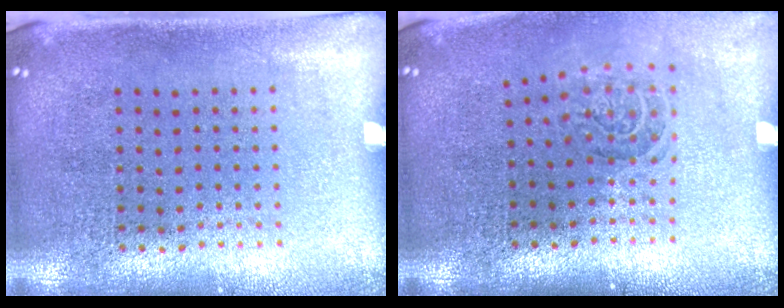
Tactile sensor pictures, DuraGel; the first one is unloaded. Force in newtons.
{"total": 1.5, "press": 1.2, "slide": 1.0}